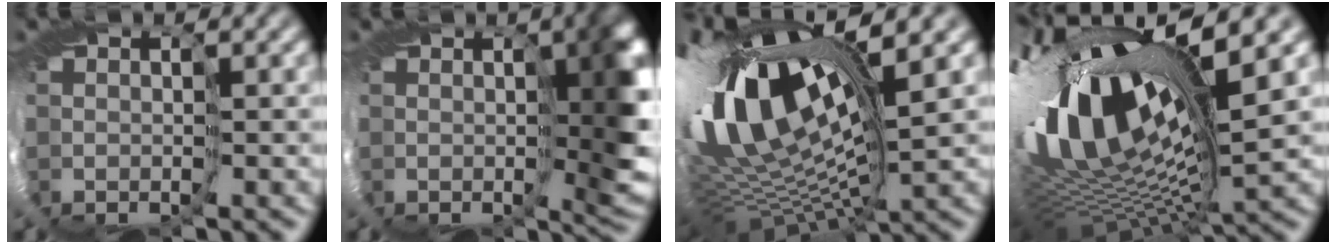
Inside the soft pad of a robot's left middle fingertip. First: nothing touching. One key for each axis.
{"total": 5.7, "fx": 0.7, "fy": 1.5, "fz": 5.4, "tx": -0.075, "ty": 0.000, "tz": 0.009}
{"total": 15.3, "fx": 4.2, "fy": 7.0, "fz": 13.0, "tx": -0.258, "ty": -0.005, "tz": 0.088}
{"total": 15.7, "fx": 3.2, "fy": 6.3, "fz": 14.0, "tx": -0.269, "ty": -0.026, "tz": 0.080}